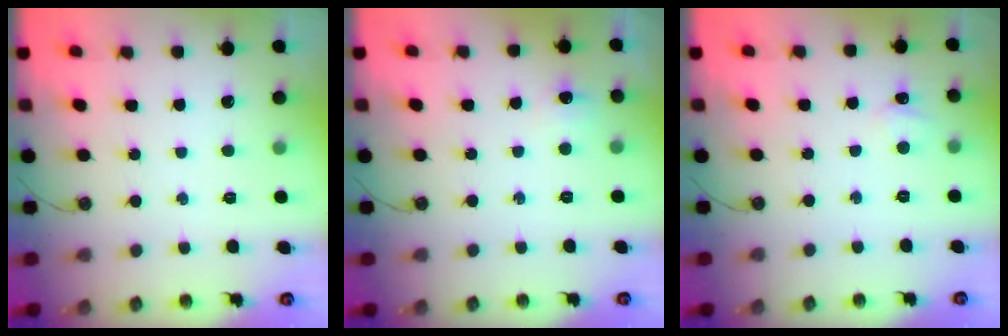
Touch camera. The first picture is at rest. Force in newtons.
{"total": 4.9, "press": 4.9, "slide": 0.7}
{"total": 2.8, "press": 2.8, "slide": 0.3}